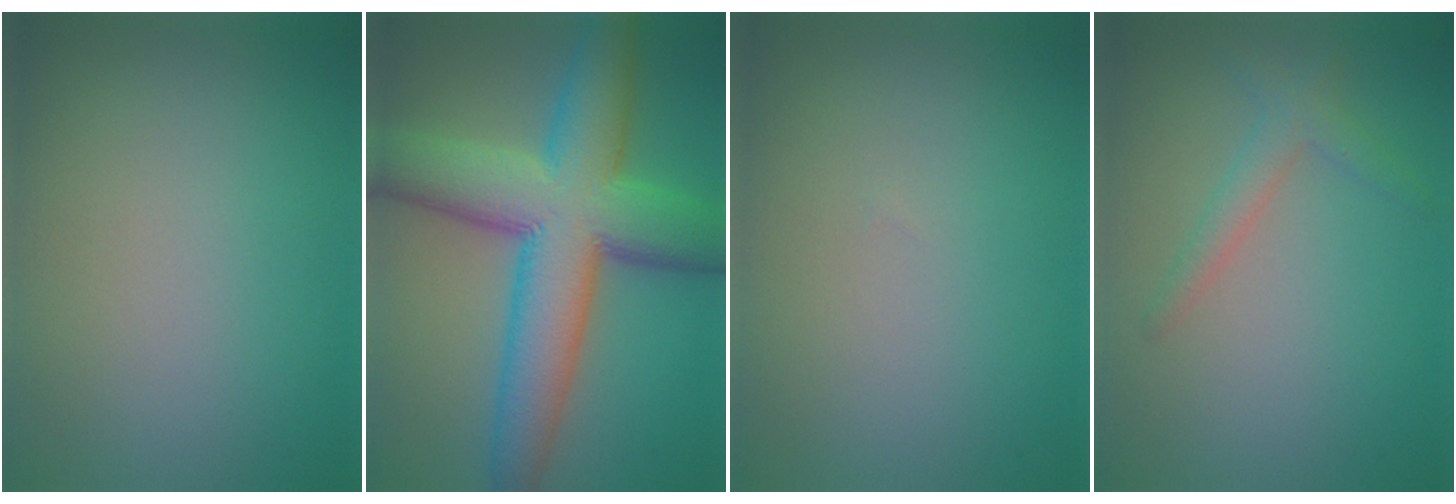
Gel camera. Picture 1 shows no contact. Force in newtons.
{"total": 12.3, "press": 12.3, "slide": 0.5}
{"total": 0.0}
{"total": 2.0, "press": 2.0, "slide": 0.1}